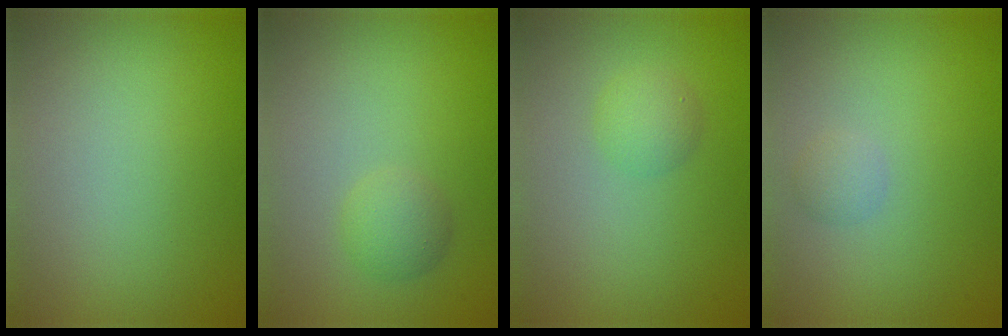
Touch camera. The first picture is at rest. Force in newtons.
{"total": 1.9, "press": 1.9, "slide": 0.1}
{"total": 1.8, "press": 1.8, "slide": 0.0}
{"total": 1.1, "press": 1.1, "slide": 0.1}